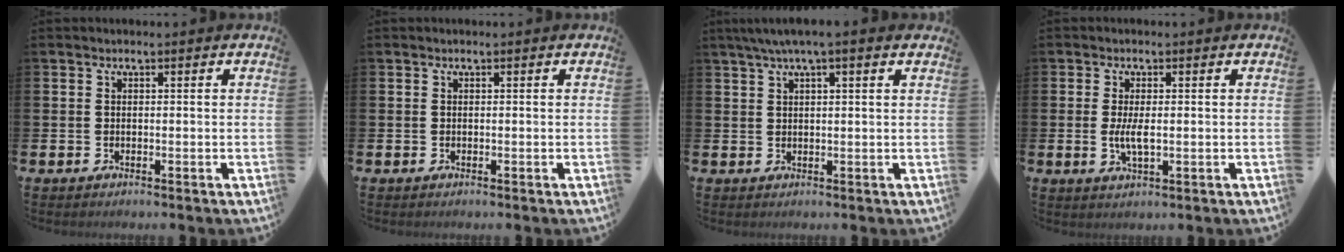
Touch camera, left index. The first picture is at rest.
{"total": 0.0}
{"total": 3.5, "force": [2.6, 0.1, 2.4], "torque": [-0.045, 0.000, 0.045]}
{"total": 3.0, "force": [0.0, 1.0, 2.8], "torque": [-0.052, 0.000, -0.001]}